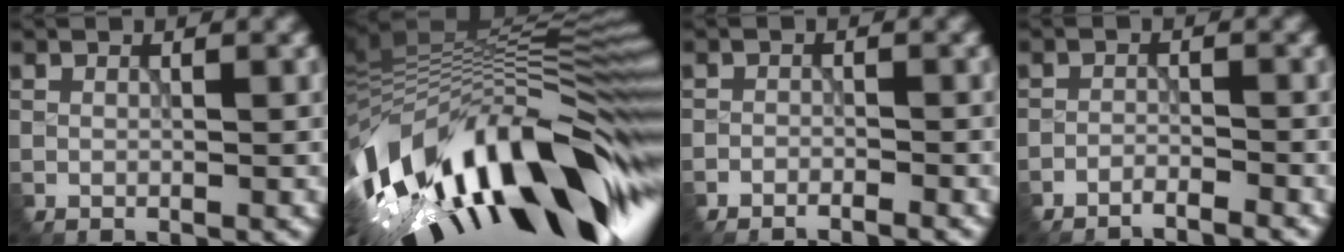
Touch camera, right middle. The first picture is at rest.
{"total": 16.5, "force": [-6.6, 5.6, 14.0], "torque": [-0.240, -0.007, -0.094]}
{"total": 3.0, "force": [-2.9, -0.6, -0.4], "torque": [-0.006, 0.004, -0.033]}
{"total": 3.3, "force": [-3.2, -0.7, -0.4], "torque": [-0.007, -0.001, -0.042]}